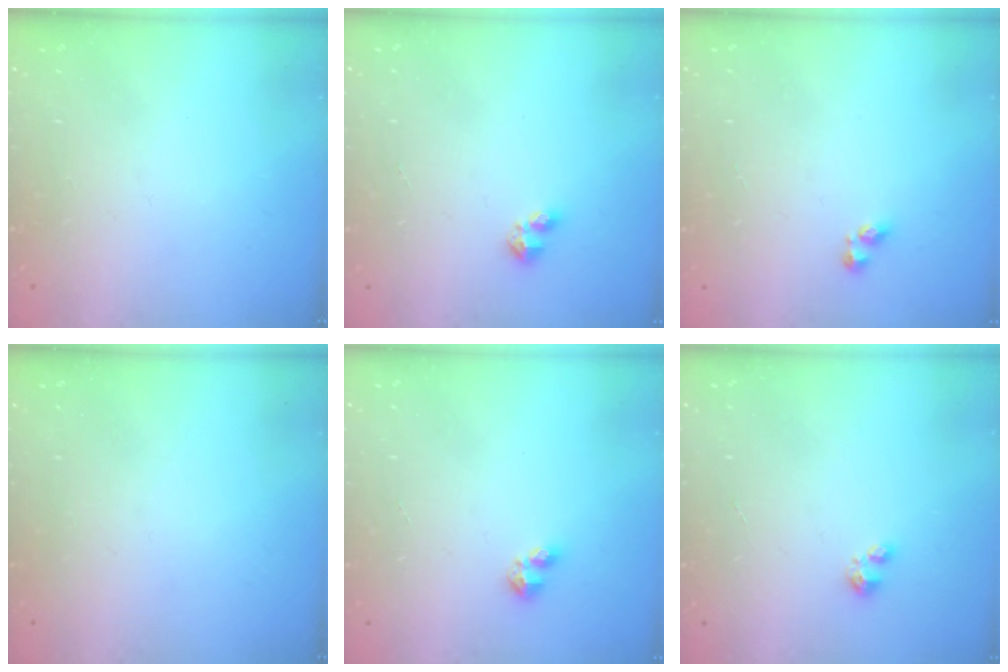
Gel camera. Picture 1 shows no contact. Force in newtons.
{"total": 3.3, "press": 3.3, "slide": 0.5}
{"total": 2.8, "press": 2.8, "slide": 0.6}
{"total": 0.0}
{"total": 3.3, "press": 3.3, "slide": 0.5}
{"total": 2.5, "press": 2.4, "slide": 0.4}